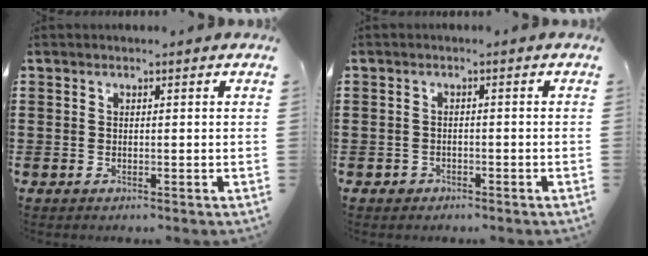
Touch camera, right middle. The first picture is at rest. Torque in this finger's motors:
{"motor_torque": [0.13, 0.23, -0.06, -0.01]}